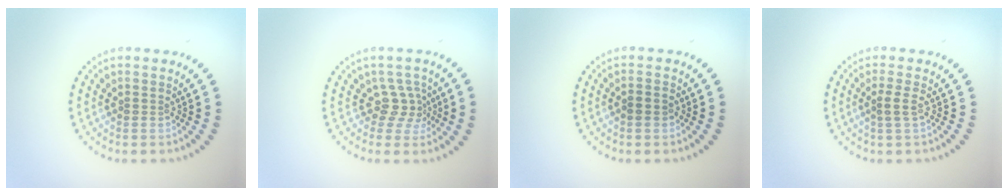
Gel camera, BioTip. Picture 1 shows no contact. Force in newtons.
{"total": 2.2, "press": 1.5, "slide": 1.6}
{"total": 1.2, "press": 1.1, "slide": 0.5}
{"total": 1.3, "press": 1.0, "slide": 0.9}